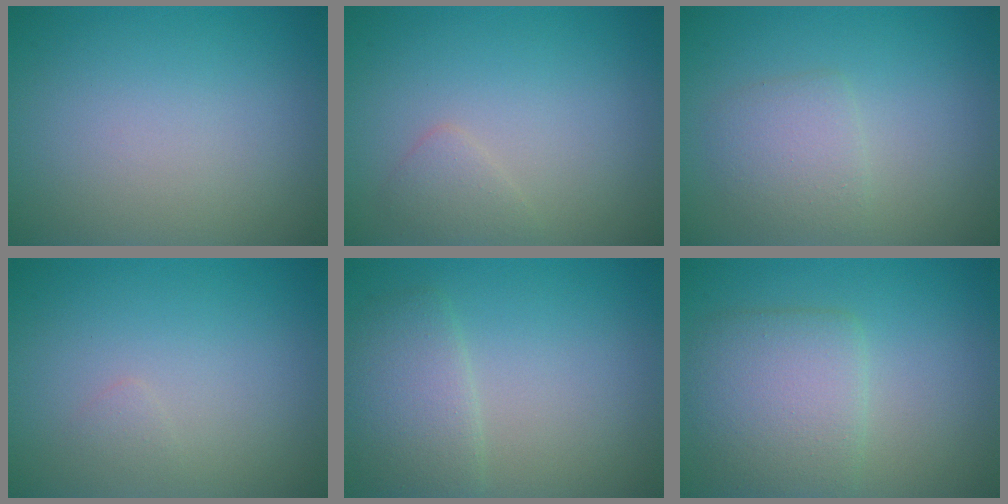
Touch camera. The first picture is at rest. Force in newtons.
{"total": 1.2, "press": 1.2, "slide": 0.1}
{"total": 2.3, "press": 2.3, "slide": 0.0}
{"total": 0.6, "press": 0.6, "slide": 0.0}
{"total": 3.3, "press": 3.3, "slide": 0.1}
{"total": 4.9, "press": 4.9, "slide": 0.4}